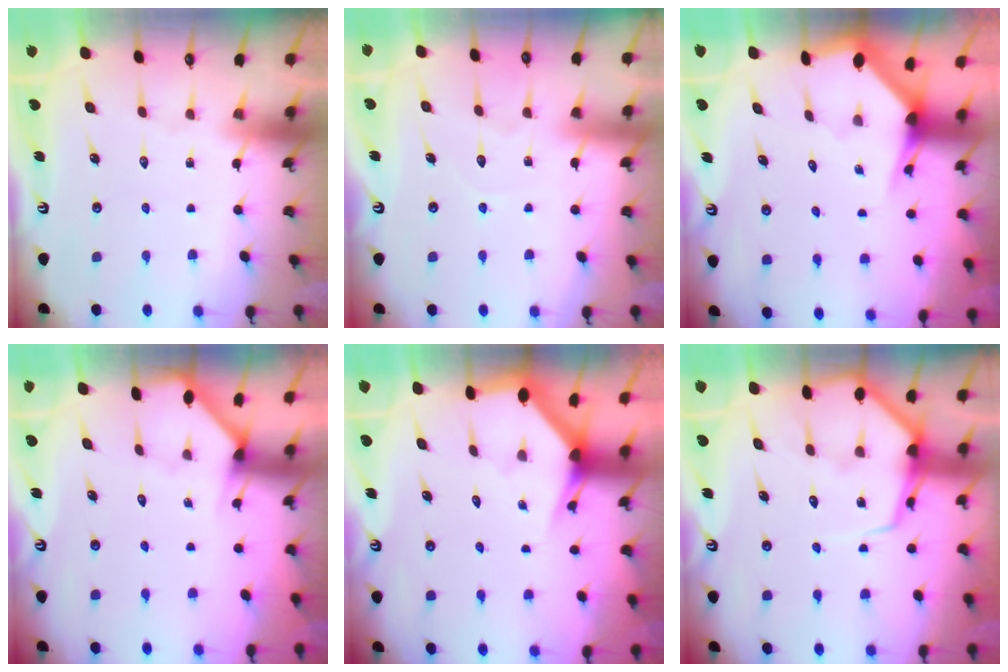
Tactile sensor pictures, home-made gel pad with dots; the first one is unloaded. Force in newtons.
{"total": 4.5, "press": 4.5, "slide": 0.4}
{"total": 3.2, "press": 3.2, "slide": 0.3}
{"total": 1.7, "press": 1.7, "slide": 0.2}
{"total": 2.7, "press": 2.7, "slide": 0.1}
{"total": 8.7, "press": 8.6, "slide": 1.0}